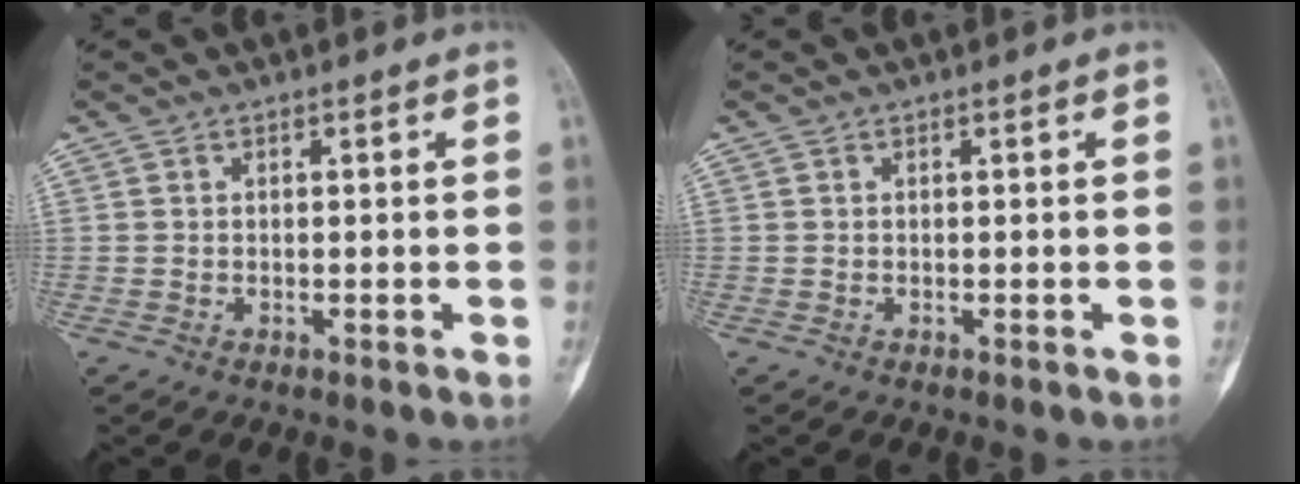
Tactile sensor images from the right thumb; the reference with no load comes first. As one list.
[{"total": 0.0}]